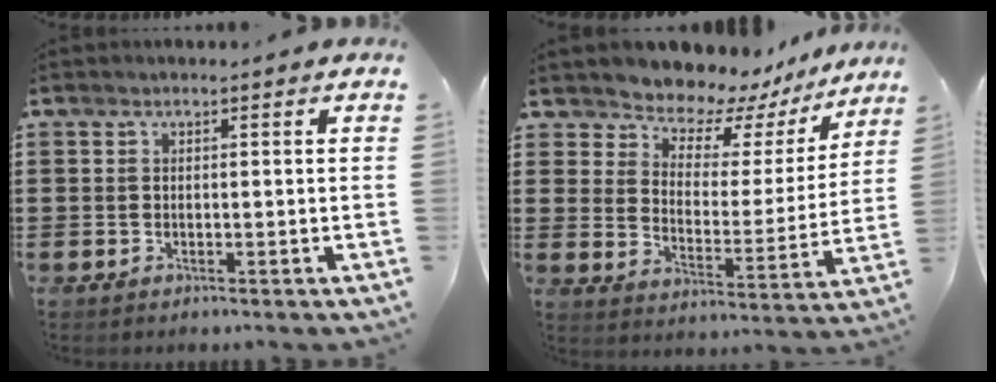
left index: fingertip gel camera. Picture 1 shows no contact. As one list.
[{"total": 7.0, "force": [6.6, 2.1, 0.3], "torque": [-0.041, -0.057, 0.115]}]